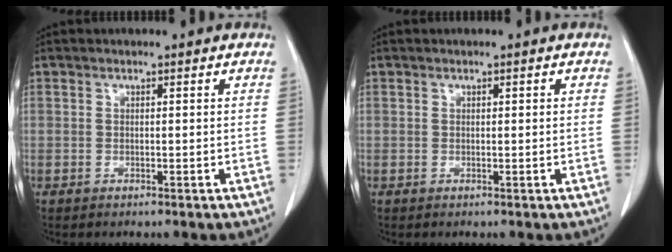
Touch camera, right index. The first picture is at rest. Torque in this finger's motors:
{"motor_torque": [-0.02, -0.03, 0.00, -0.01]}